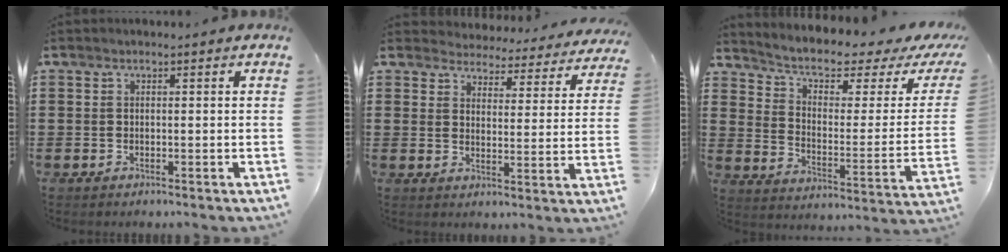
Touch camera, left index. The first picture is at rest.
{"total": 4.2, "force": [4.2, 0.4, 0.0], "torque": [-0.017, -0.036, 0.069]}
{"total": 4.2, "force": [2.3, 1.8, 3.1], "torque": [-0.075, -0.015, 0.031]}